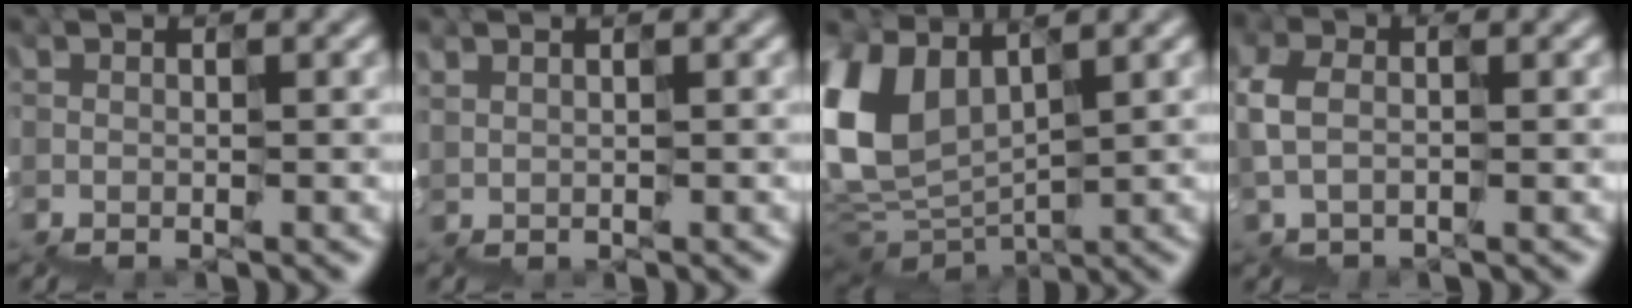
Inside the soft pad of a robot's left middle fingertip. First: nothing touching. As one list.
[{"total": 1.0, "force": [0.7, -0.2, -0.6], "torque": [0.010, 0.009, 0.019]}, {"total": 5.8, "force": [2.8, 4.0, 3.1], "torque": [-0.113, 0.010, 0.056]}, {"total": 0.6, "force": [0.3, 0.5, 0.2], "torque": [-0.024, 0.018, -0.003]}]